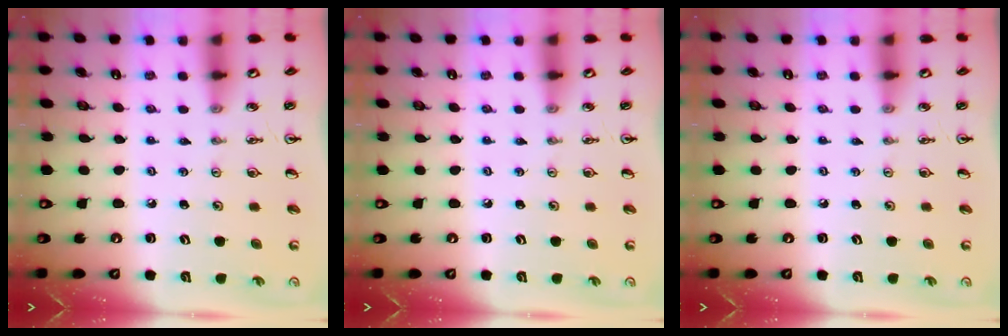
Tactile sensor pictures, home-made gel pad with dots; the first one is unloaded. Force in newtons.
{"total": 0.0}
{"total": 0.0}